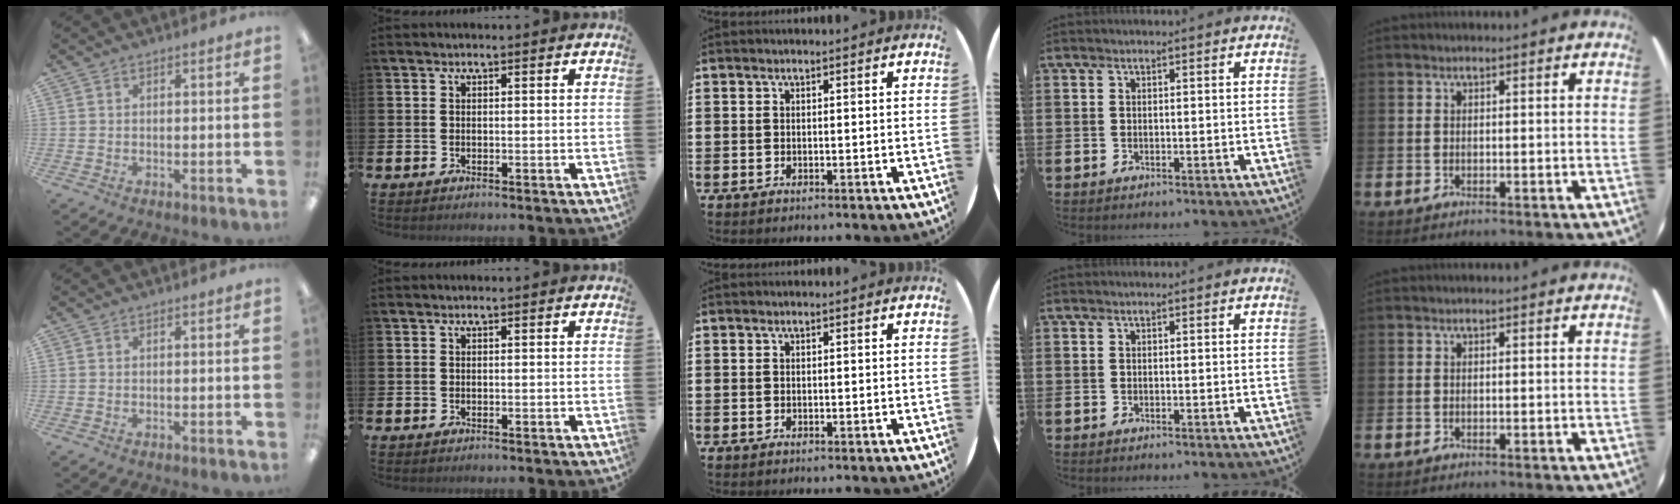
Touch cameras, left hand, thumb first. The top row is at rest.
{}